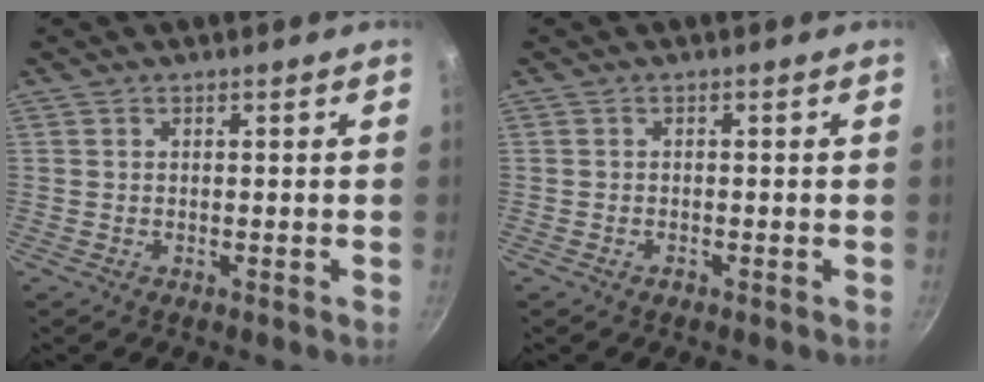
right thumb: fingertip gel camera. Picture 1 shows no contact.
{"total": 0.8, "force": [-0.6, 0.5, 0.1], "torque": [-0.004, 0.005, -0.010]}